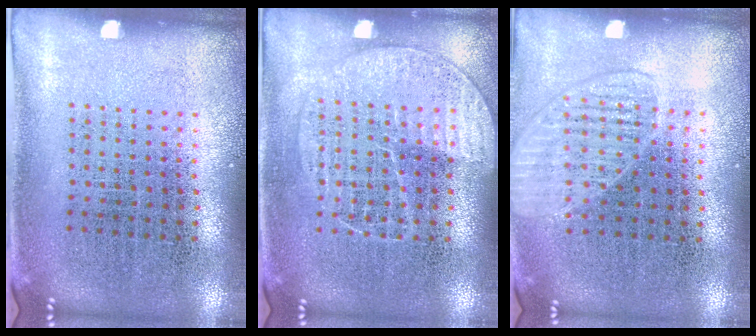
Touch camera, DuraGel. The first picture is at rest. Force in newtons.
{"total": 1.4, "press": 1.4, "slide": 0.4}
{"total": 1.5, "press": 1.4, "slide": 0.4}